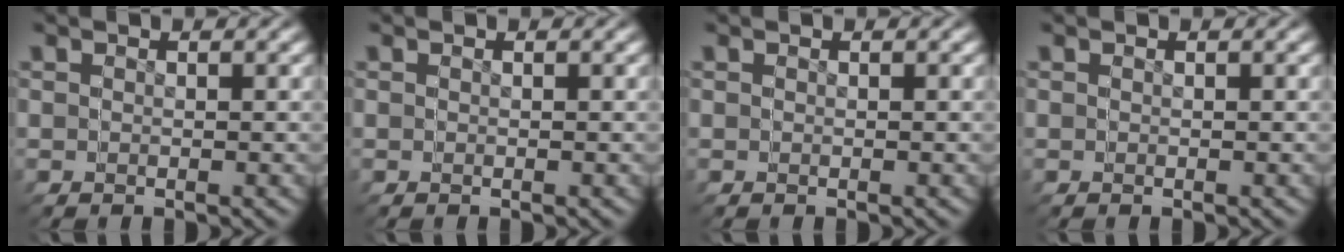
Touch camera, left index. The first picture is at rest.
{"total": 0.0}
{"total": 0.0}
{"total": 0.0}